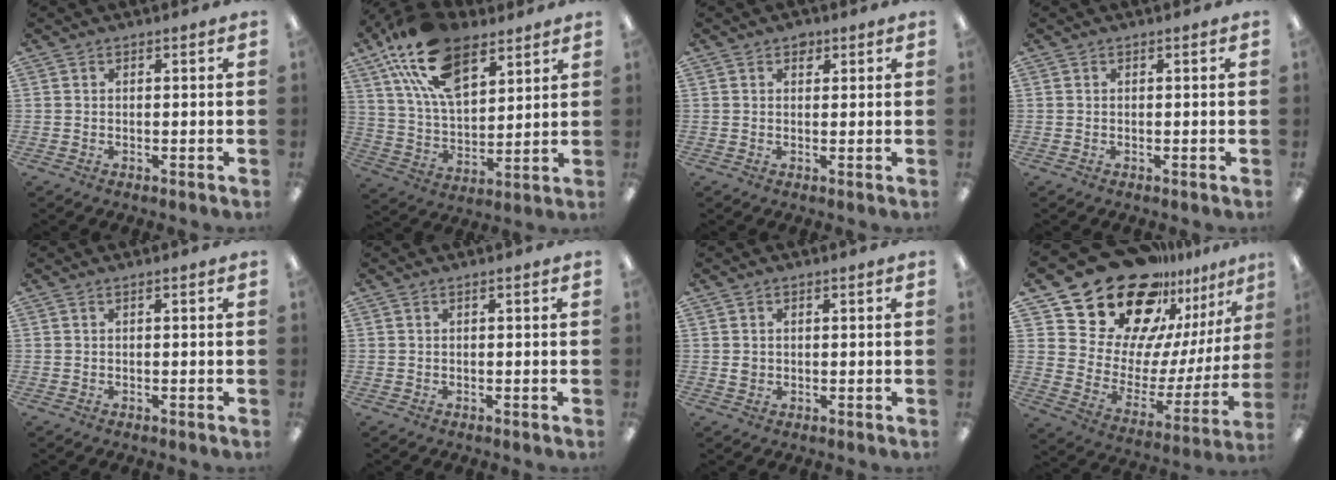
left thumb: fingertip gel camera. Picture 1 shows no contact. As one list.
[{"total": 19.7, "force": [11.7, 10.2, 12.1], "torque": [-0.236, -0.040, 0.212]}, {"total": 2.1, "force": [1.2, 1.5, 0.8], "torque": [-0.002, -0.002, 0.017]}, {"total": 0.0}, {"total": 0.0}, {"total": 0.0}, {"total": 1.6, "force": [0.2, 1.5, 0.4], "torque": [-0.002, 0.001, 0.000]}, {"total": 27.1, "force": [20.9, 13.6, 10.7], "torque": [-0.192, -0.155, 0.395]}]